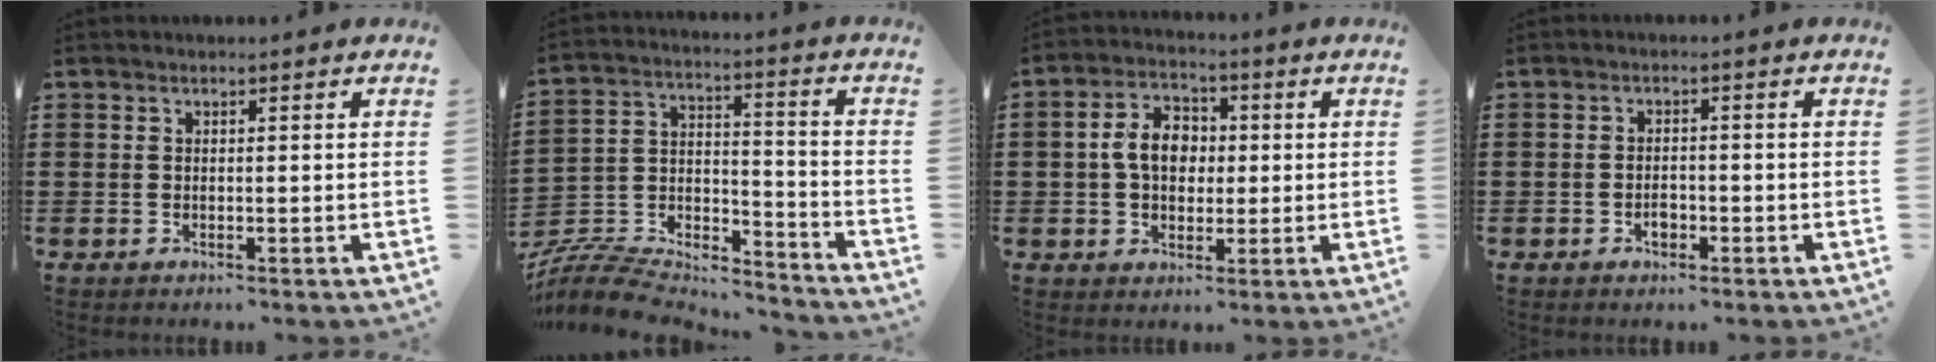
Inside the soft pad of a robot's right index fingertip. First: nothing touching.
{"total": 7.8, "force": [-7.4, 2.0, 1.5], "torque": [-0.041, -0.001, -0.149]}
{"total": 6.5, "force": [0.3, 4.7, 4.5], "torque": [-0.104, 0.016, 0.001]}
{"total": 2.0, "force": [-0.9, 1.2, 1.3], "torque": [-0.027, 0.001, -0.018]}